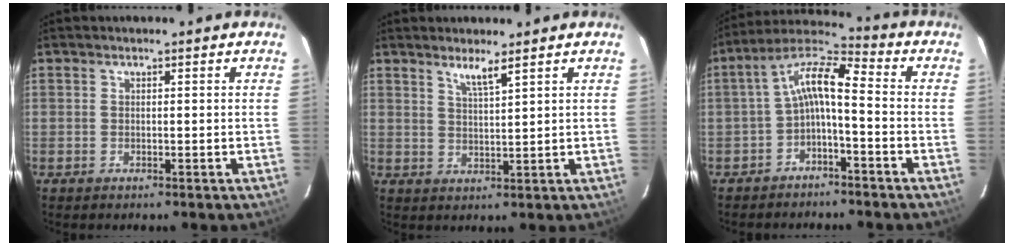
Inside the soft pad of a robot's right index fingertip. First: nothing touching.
{"total": 3.4, "force": [2.6, -0.1, 2.2], "torque": [-0.044, -0.004, 0.047]}
{"total": 8.0, "force": [-2.3, 2.3, 7.3], "torque": [-0.164, 0.023, -0.048]}